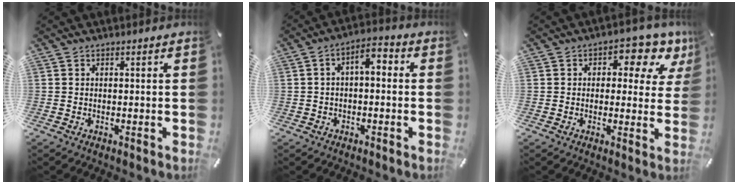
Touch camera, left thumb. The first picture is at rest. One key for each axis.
{"total": 5.4, "fx": -0.5, "fy": 2.8, "fz": 4.6, "tx": -0.069, "ty": 0.010, "tz": -0.015}
{"total": 7.8, "fx": 3.7, "fy": 4.7, "fz": 5.0, "tx": -0.056, "ty": -0.019, "tz": 0.054}